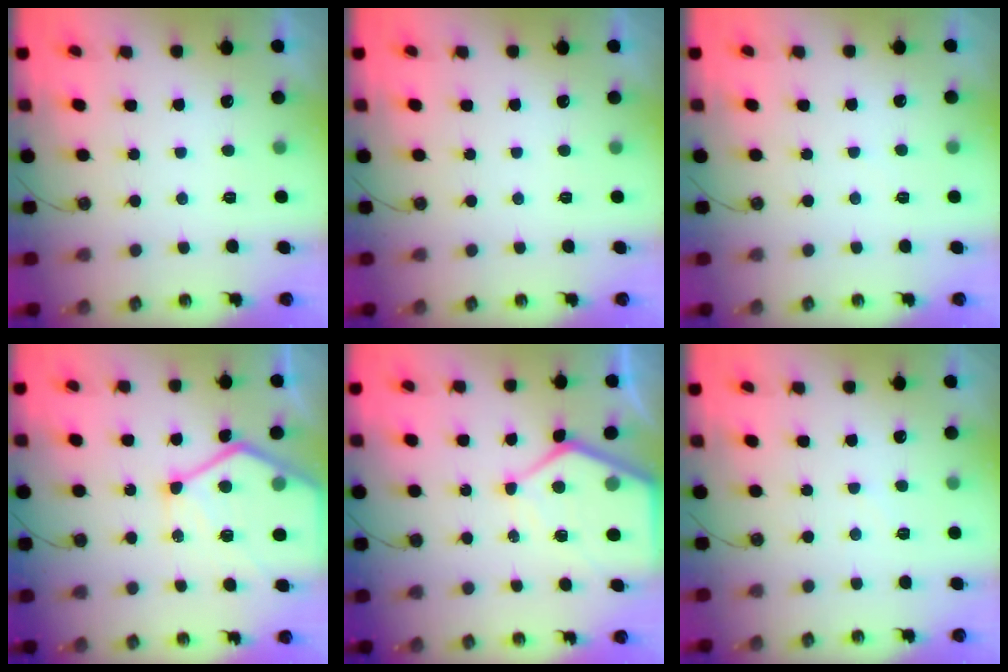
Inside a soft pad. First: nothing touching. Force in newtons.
{"total": 0.0}
{"total": 2.5, "press": 2.4, "slide": 0.4}
{"total": 17.8, "press": 17.8, "slide": 1.6}
{"total": 9.8, "press": 9.8, "slide": 0.9}
{"total": 3.3, "press": 3.2, "slide": 0.5}